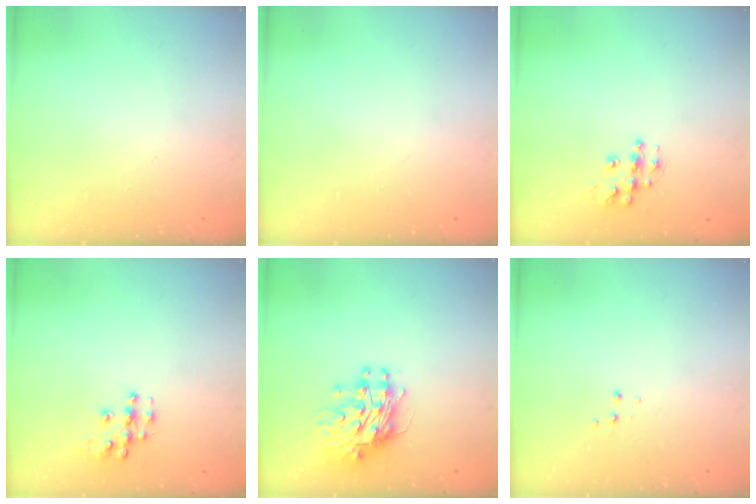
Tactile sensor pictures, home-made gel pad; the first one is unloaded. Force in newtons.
{"total": 0.0}
{"total": 9.8, "press": 9.8, "slide": 0.6}
{"total": 8.6, "press": 8.6, "slide": 0.7}
{"total": 14.5, "press": 14.4, "slide": 1.2}
{"total": 3.3, "press": 3.3, "slide": 0.5}